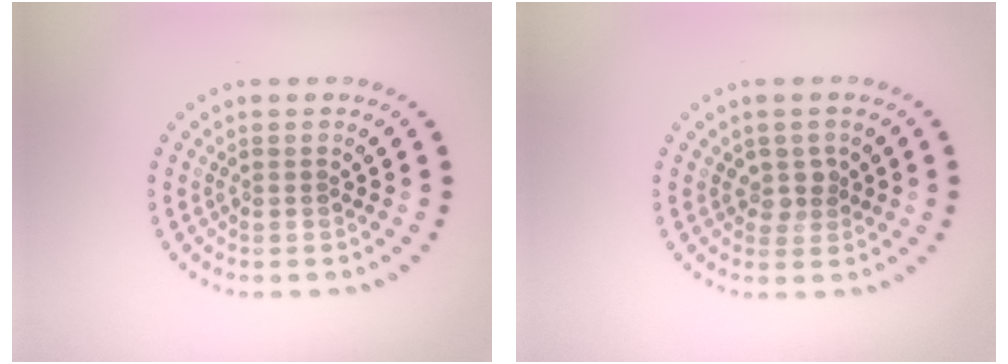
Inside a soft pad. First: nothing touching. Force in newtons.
{"total": 1.6, "press": 1.4, "slide": 0.9}